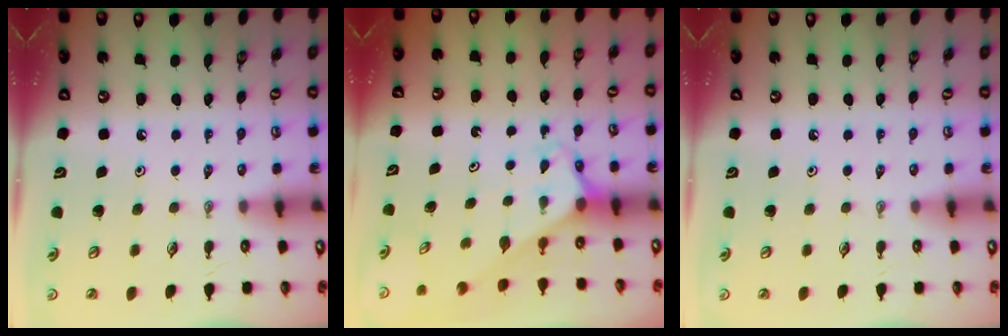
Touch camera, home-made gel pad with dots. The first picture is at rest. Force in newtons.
{"total": 2.6, "press": 2.6, "slide": 0.2}
{"total": 0.0}